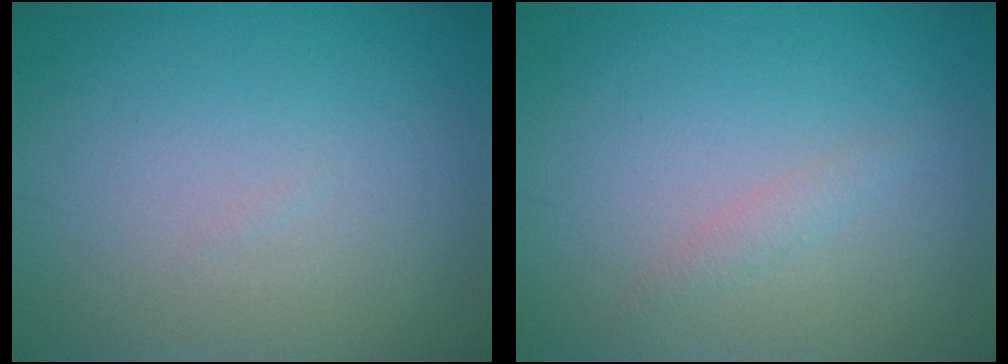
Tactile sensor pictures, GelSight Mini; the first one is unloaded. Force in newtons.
{"total": 1.0, "press": 1.0, "slide": 0.0}